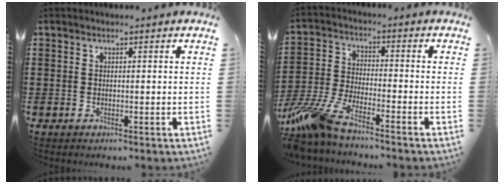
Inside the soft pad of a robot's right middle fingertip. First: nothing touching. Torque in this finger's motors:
{"motor_torque": [2.14, 0.00, 0.47, 0.21]}